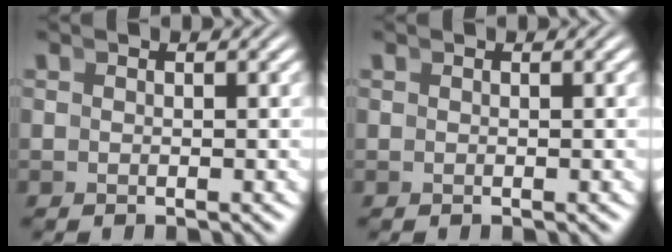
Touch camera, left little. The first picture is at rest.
{"total": 0.6, "force": [0.2, -0.5, -0.1], "torque": [0.007, 0.000, 0.006]}